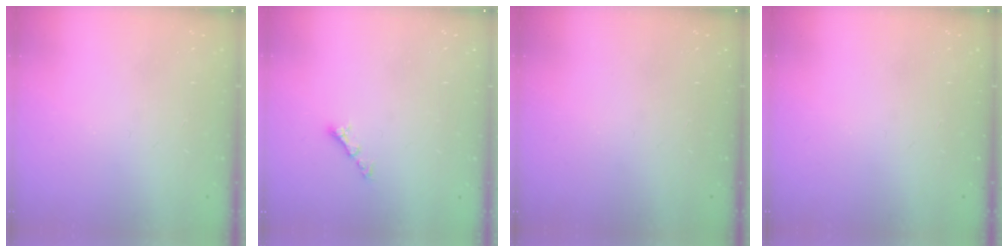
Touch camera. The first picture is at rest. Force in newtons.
{"total": 3.4, "press": 3.3, "slide": 0.6}
{"total": 0.0}
{"total": 0.0}